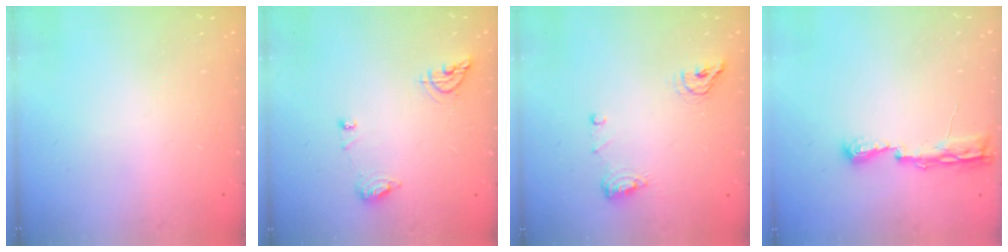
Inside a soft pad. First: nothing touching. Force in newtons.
{"total": 8.0, "press": 8.0, "slide": 0.9}
{"total": 8.2, "press": 8.1, "slide": 1.5}
{"total": 7.1, "press": 7.1, "slide": 0.8}